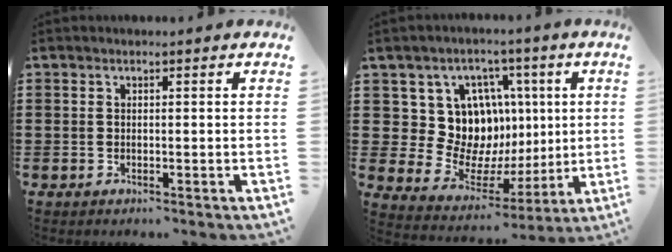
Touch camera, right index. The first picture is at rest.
{"total": 12.2, "force": [3.4, 10.6, 4.9], "torque": [-0.099, -0.033, 0.075]}